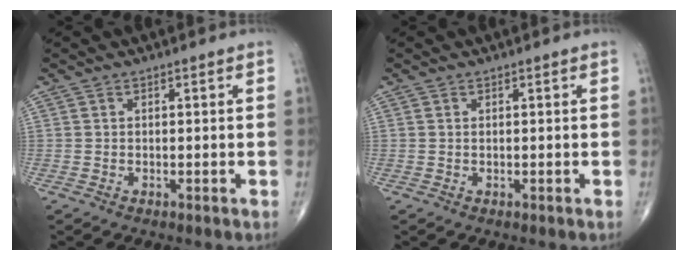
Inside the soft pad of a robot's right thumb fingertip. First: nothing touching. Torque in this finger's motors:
{"motor_torque": [-0.02, 0.28, -0.13, 0.00, 0.06]}